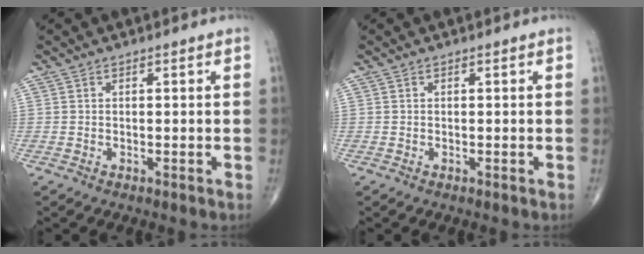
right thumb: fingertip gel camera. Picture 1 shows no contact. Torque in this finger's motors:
{"motor_torque": [-0.01, 0.01, 0.00, 0.00, 0.00]}